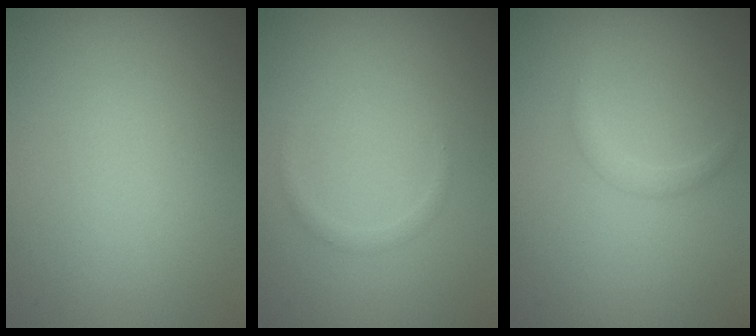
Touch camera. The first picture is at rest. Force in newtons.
{"total": 0.9, "press": 0.9, "slide": 0.0}
{"total": 1.1, "press": 1.1, "slide": 0.1}